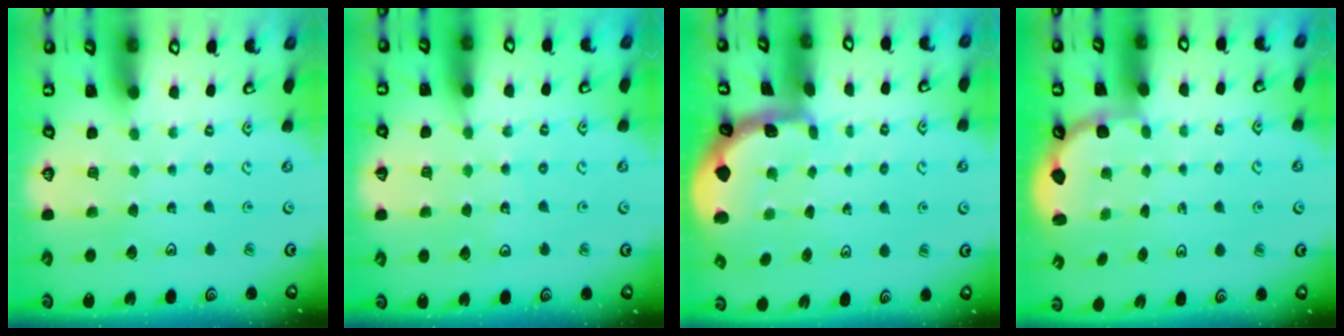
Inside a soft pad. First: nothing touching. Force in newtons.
{"total": 7.0, "press": 6.7, "slide": 2.0}
{"total": 2.3, "press": 2.3, "slide": 0.3}
{"total": 2.9, "press": 2.6, "slide": 1.2}